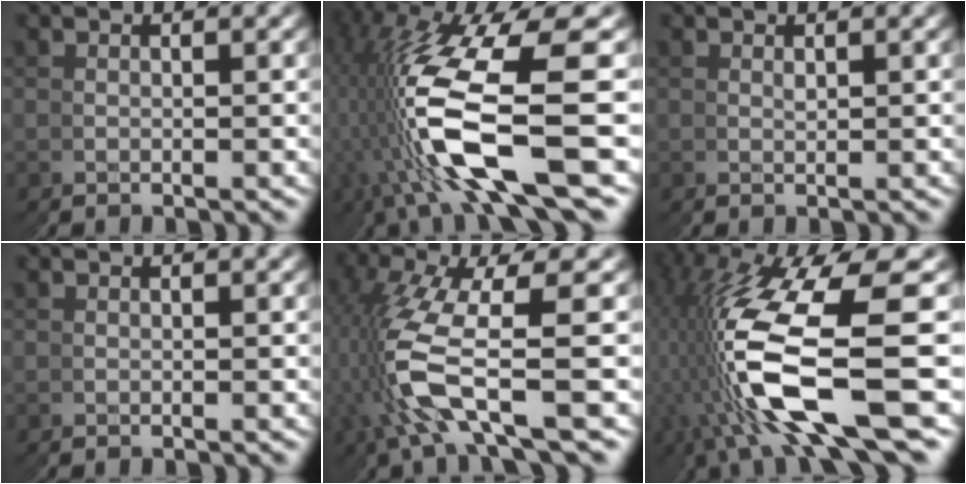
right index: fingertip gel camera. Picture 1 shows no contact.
{"total": 14.9, "force": [-0.2, 7.6, 12.8], "torque": [-0.259, -0.018, 0.006]}
{"total": 0.5, "force": [0.5, -0.1, 0.0], "torque": [0.000, 0.001, 0.012]}
{"total": 0.0}
{"total": 7.4, "force": [-0.8, 3.6, 6.4], "torque": [-0.166, -0.016, -0.008]}
{"total": 16.6, "force": [-0.4, 8.6, 14.1], "torque": [-0.286, -0.026, 0.008]}